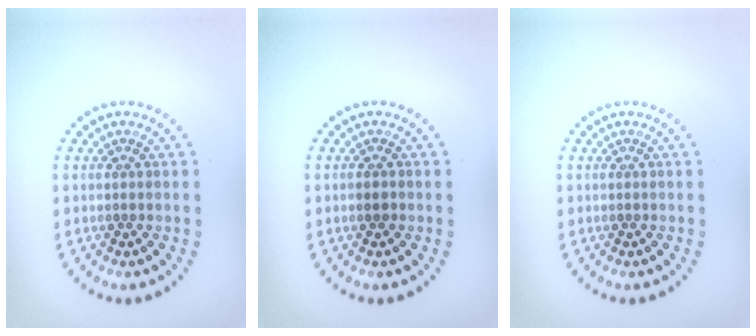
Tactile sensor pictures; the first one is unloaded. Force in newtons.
{"total": 0.9, "press": 0.8, "slide": 0.3}
{"total": 0.0}